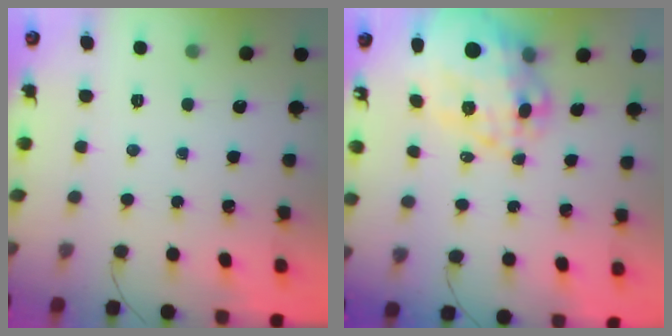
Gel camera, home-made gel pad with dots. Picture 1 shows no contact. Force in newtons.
{"total": 20.5, "press": 20.0, "slide": 4.7}